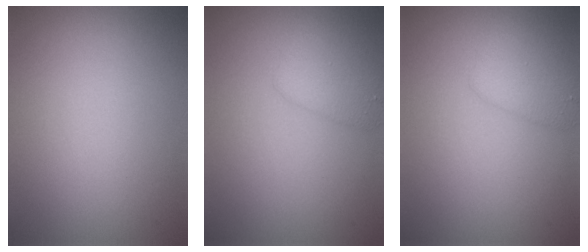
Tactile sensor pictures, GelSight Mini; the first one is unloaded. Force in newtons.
{"total": 2.4, "press": 2.4, "slide": 0.1}
{"total": 2.4, "press": 2.4, "slide": 0.1}